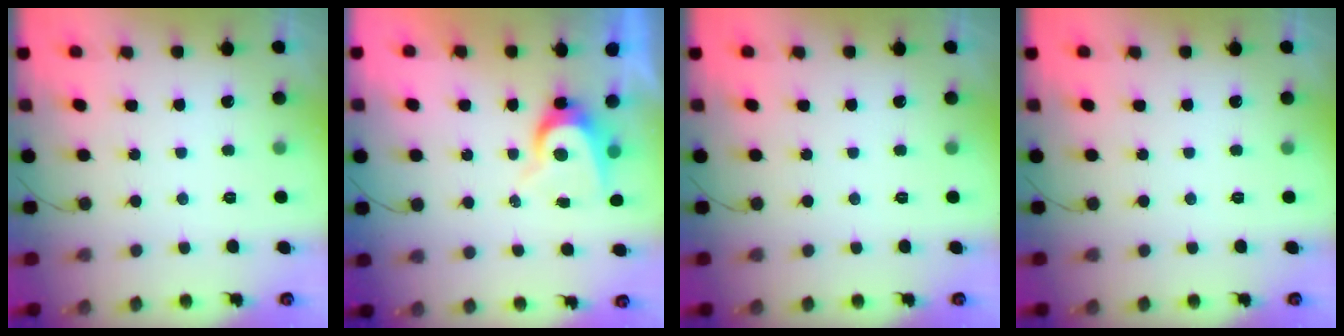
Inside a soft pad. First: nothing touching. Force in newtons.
{"total": 6.7, "press": 6.7, "slide": 0.3}
{"total": 0.0}
{"total": 0.0}